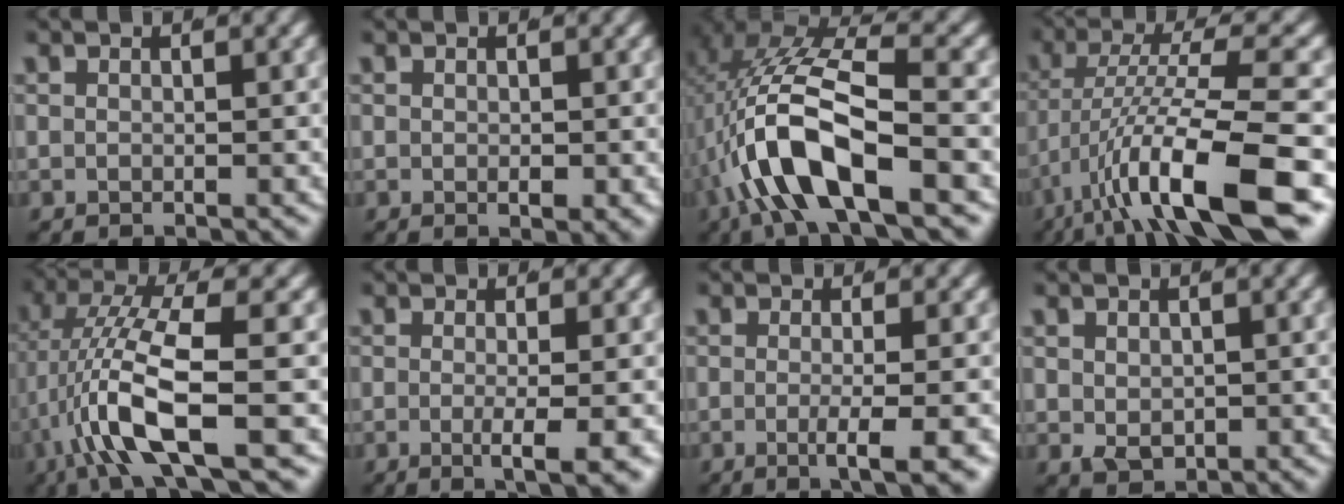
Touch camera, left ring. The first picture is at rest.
{"total": 1.1, "force": [-0.3, 0.5, 1.0], "torque": [-0.016, -0.009, -0.001]}
{"total": 9.7, "force": [-1.0, 4.4, 8.6], "torque": [-0.187, -0.018, -0.005]}
{"total": 10.1, "force": [-4.2, 2.7, 8.8], "torque": [-0.155, -0.023, -0.047]}
{"total": 8.0, "force": [-1.2, 2.5, 7.5], "torque": [-0.154, -0.029, -0.004]}
{"total": 3.6, "force": [-1.2, 0.2, 3.4], "torque": [-0.050, -0.016, -0.014]}
{"total": 3.8, "force": [-1.8, 0.0, 3.4], "torque": [-0.052, -0.016, -0.022]}
{"total": 1.7, "force": [0.1, 1.1, 1.2], "torque": [-0.020, -0.017, 0.020]}